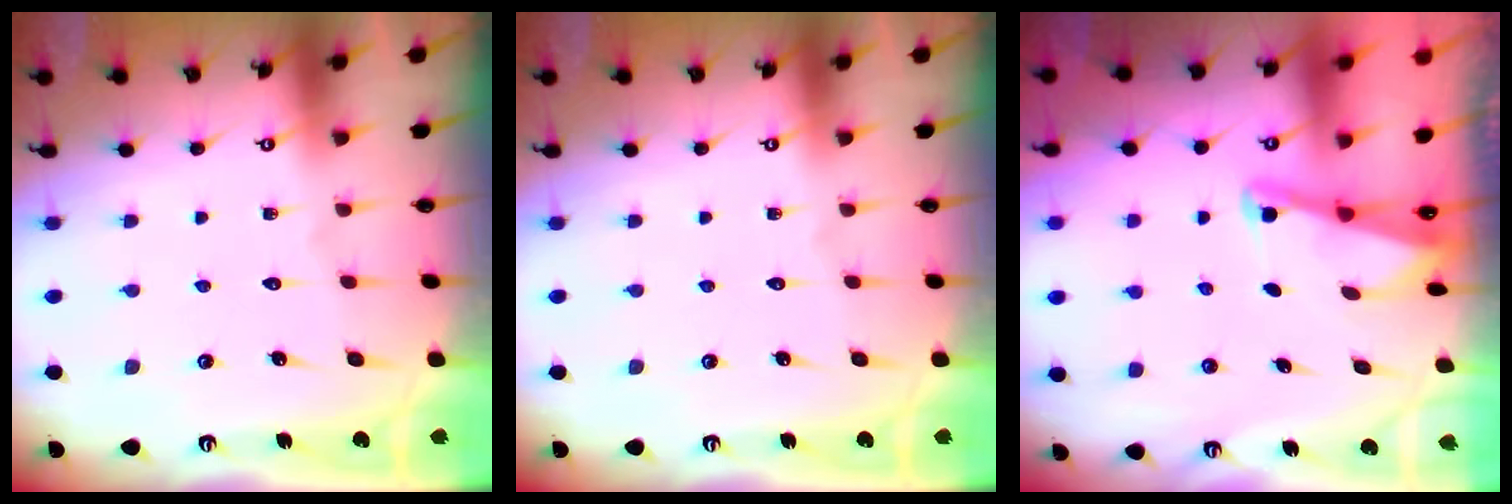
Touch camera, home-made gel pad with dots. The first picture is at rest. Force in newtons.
{"total": 0.0}
{"total": 2.0, "press": 2.0, "slide": 0.3}